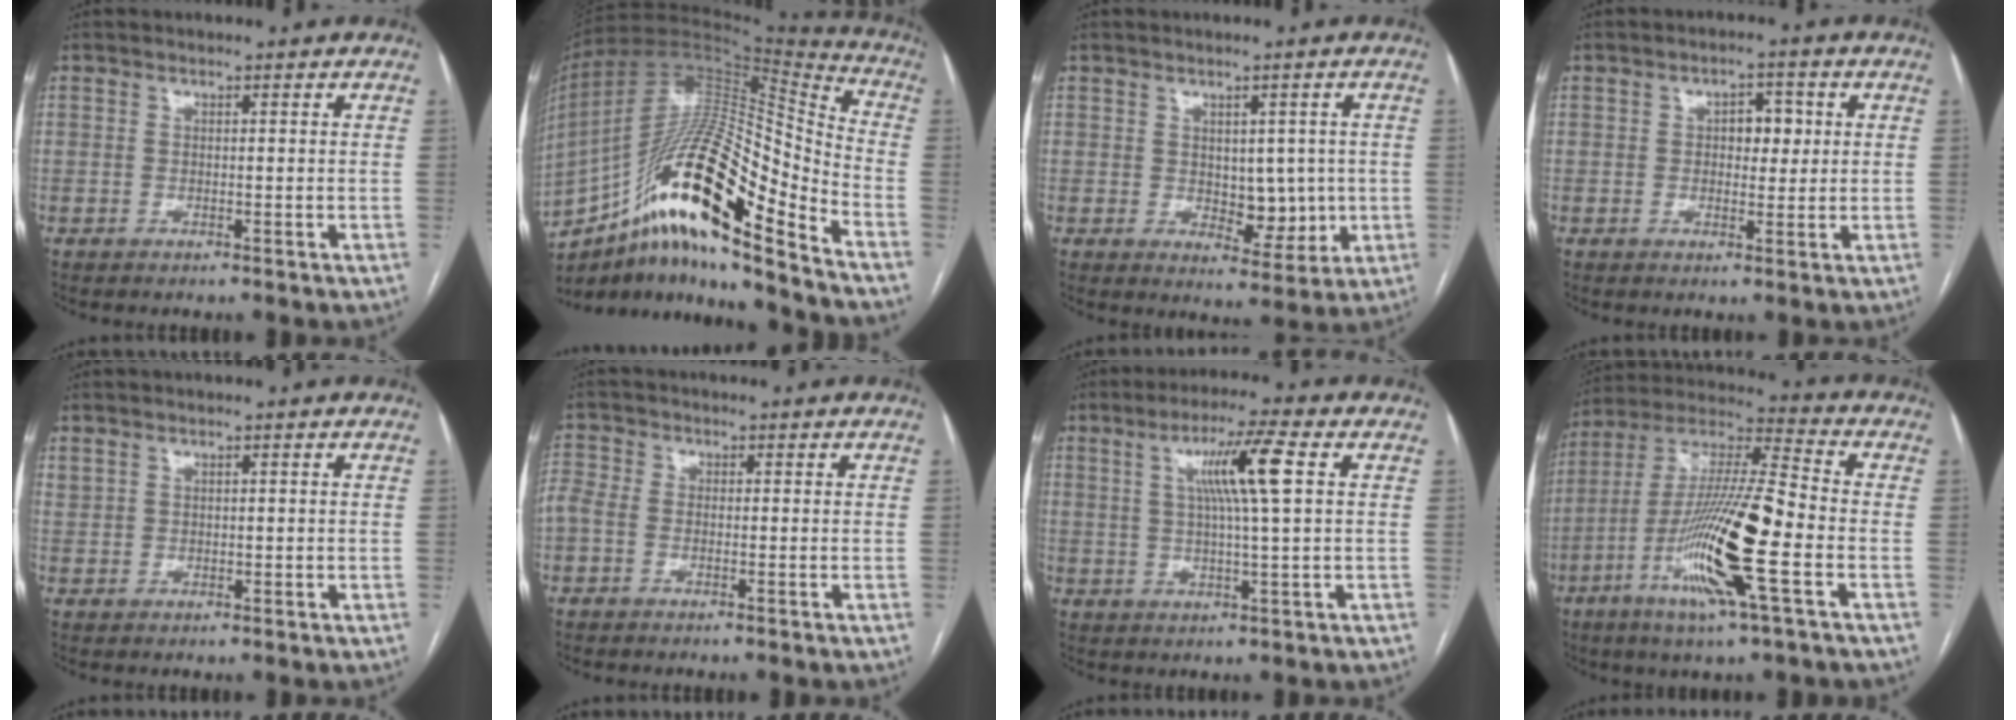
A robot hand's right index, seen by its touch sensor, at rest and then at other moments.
{"total": 24.8, "force": [-13.8, 4.0, 20.1], "torque": [-0.355, 0.005, -0.240]}
{"total": 6.1, "force": [0.0, 3.6, 4.9], "torque": [-0.058, 0.000, 0.015]}
{"total": 4.1, "force": [0.8, 2.3, 3.3], "torque": [-0.046, 0.011, 0.013]}
{"total": 1.5, "force": [1.1, 0.8, 0.6], "torque": [-0.013, 0.007, 0.029]}
{"total": 3.0, "force": [-0.8, 1.9, 2.1], "torque": [-0.063, 0.015, -0.018]}
{"total": 8.5, "force": [2.3, -0.5, 8.2], "torque": [-0.147, 0.005, 0.039]}
{"total": 18.0, "force": [-5.8, 0.8, 17.0], "torque": [-0.340, -0.013, -0.112]}